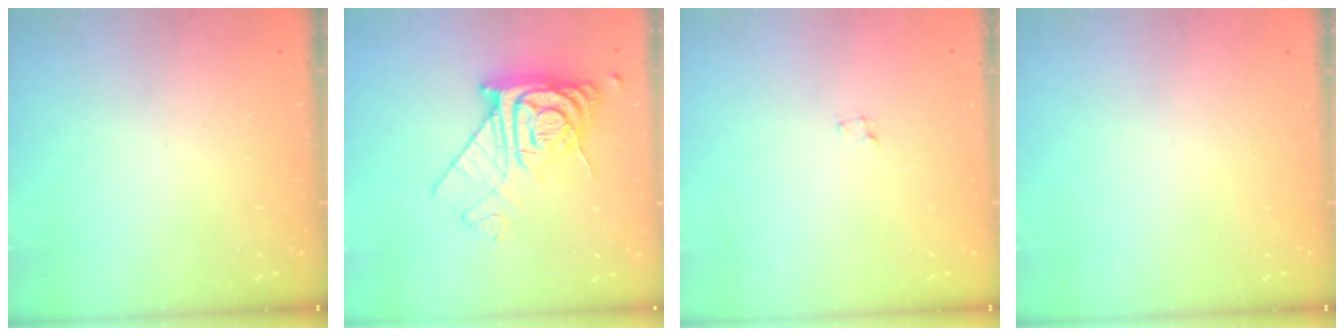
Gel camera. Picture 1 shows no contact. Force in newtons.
{"total": 13.2, "press": 13.1, "slide": 1.4}
{"total": 1.2, "press": 1.2, "slide": 0.1}
{"total": 0.0}